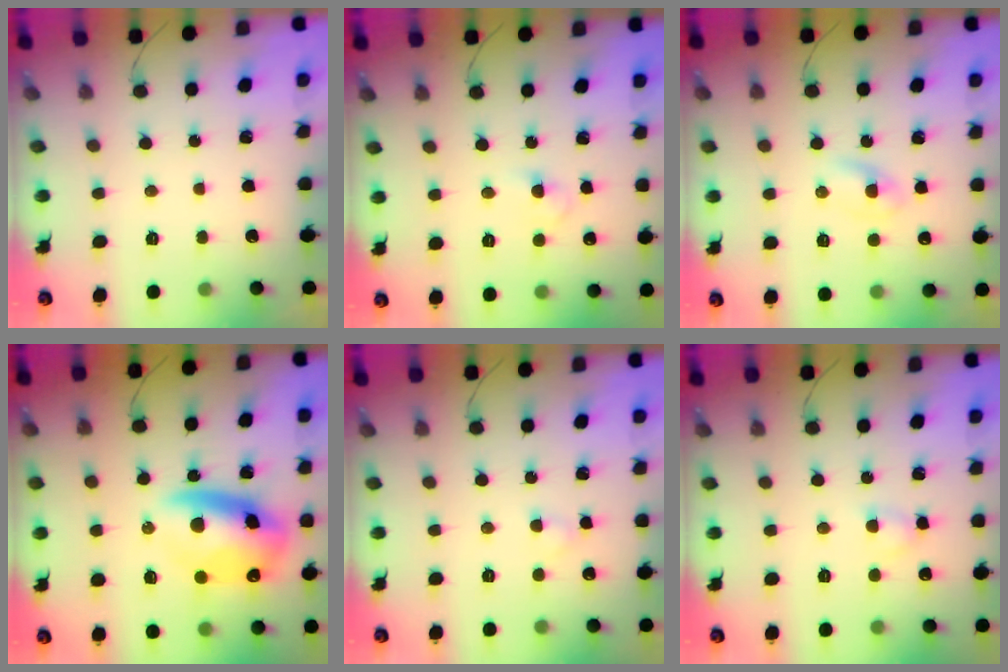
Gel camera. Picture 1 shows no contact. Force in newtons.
{"total": 2.0, "press": 1.8, "slide": 0.9}
{"total": 2.6, "press": 2.3, "slide": 1.1}
{"total": 13.4, "press": 13.0, "slide": 3.1}
{"total": 1.6, "press": 1.4, "slide": 0.7}
{"total": 2.7, "press": 2.5, "slide": 1.0}